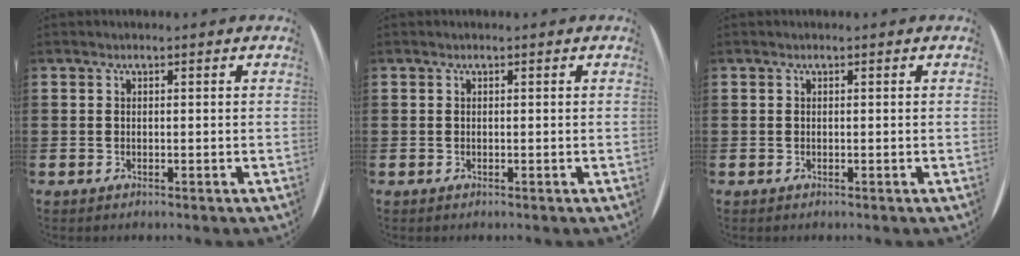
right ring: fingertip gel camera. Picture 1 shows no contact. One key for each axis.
{"total": 0.0}
{"total": 0.0}